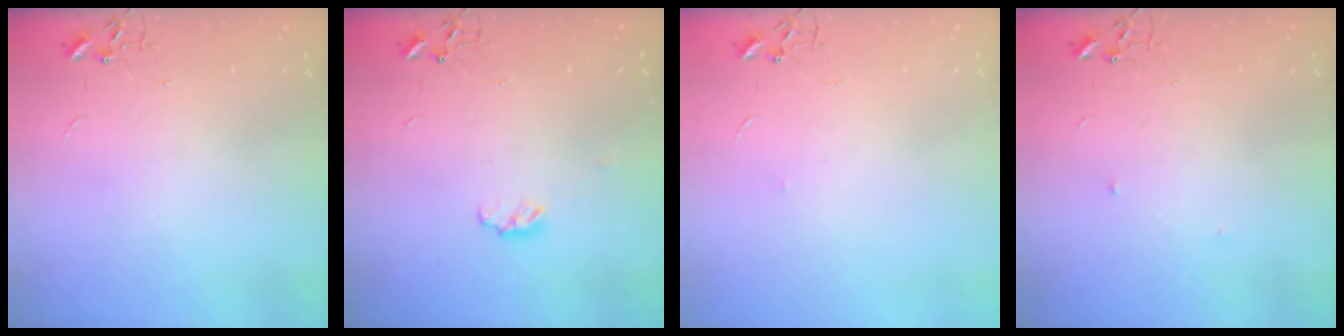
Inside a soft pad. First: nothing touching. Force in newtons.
{"total": 4.6, "press": 4.6, "slide": 0.6}
{"total": 2.6, "press": 2.5, "slide": 0.4}
{"total": 4.2, "press": 4.0, "slide": 1.1}